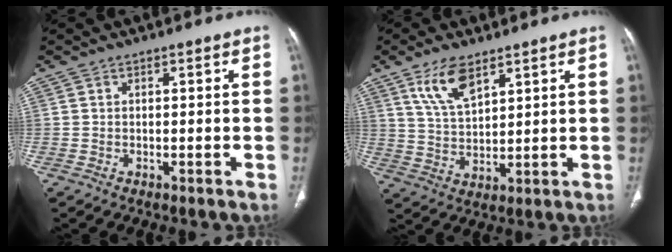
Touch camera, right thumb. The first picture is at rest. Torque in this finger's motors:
{"motor_torque": [-0.67, 0.70, 0.14, 0.18, 0.05]}